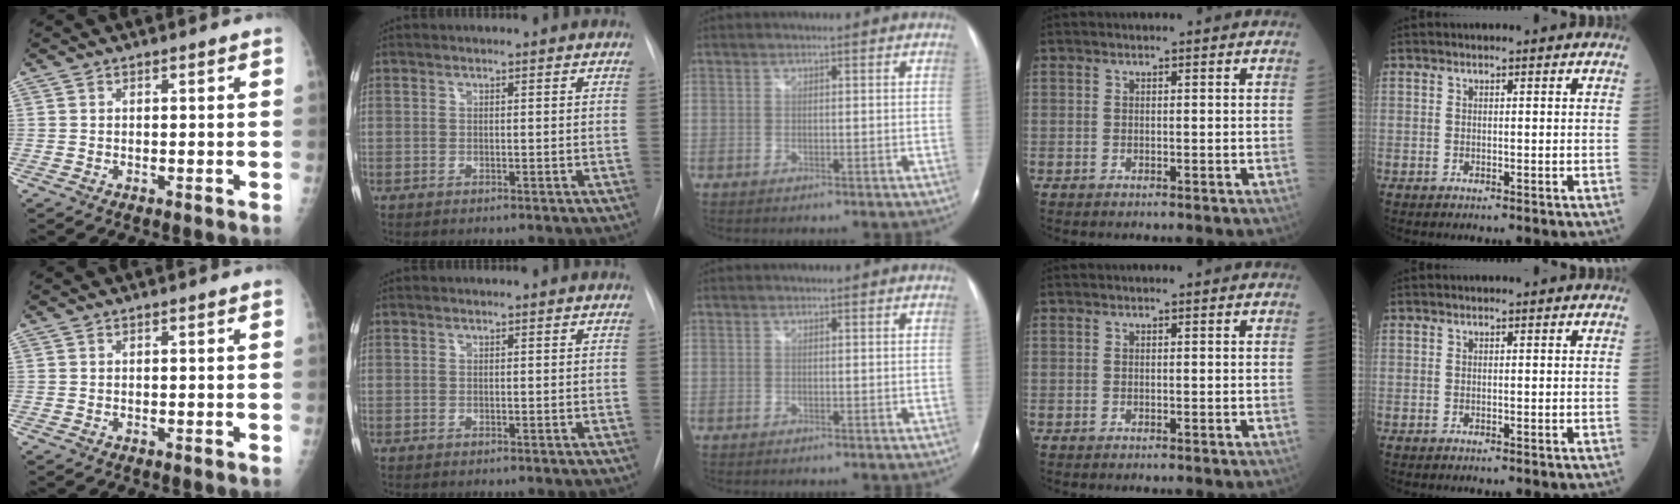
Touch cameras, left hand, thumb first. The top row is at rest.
{}